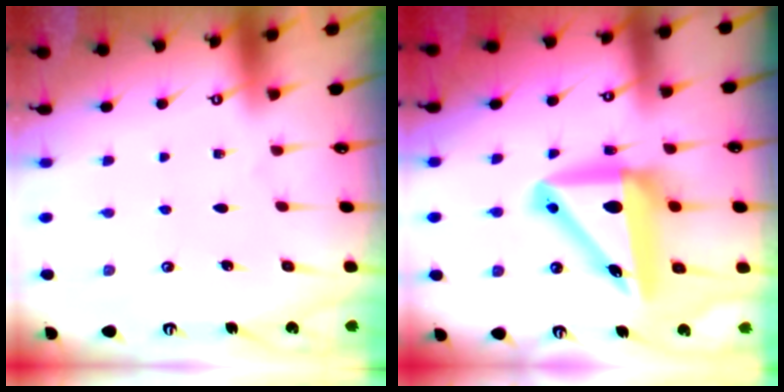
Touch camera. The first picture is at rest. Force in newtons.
{"total": 13.3, "press": 12.9, "slide": 3.4}